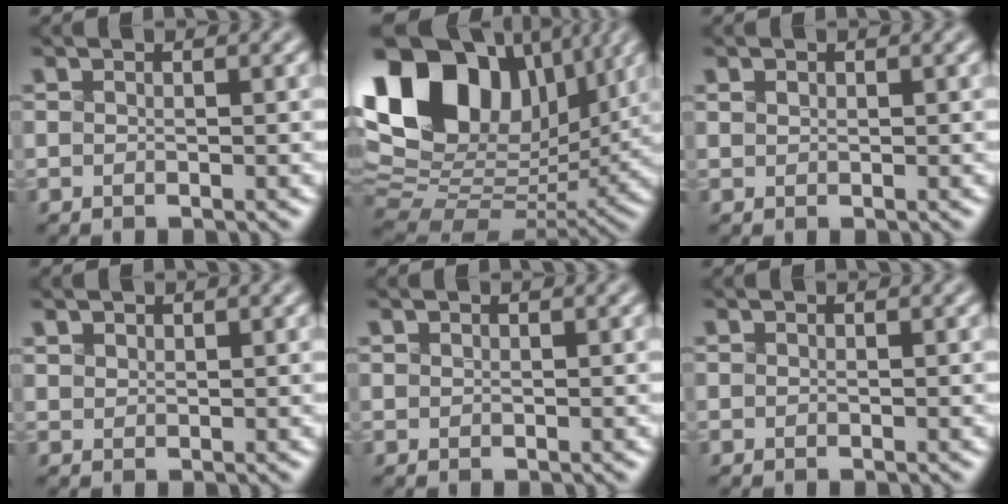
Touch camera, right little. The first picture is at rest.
{"total": 16.8, "force": [6.8, 10.8, 10.9], "torque": [-0.237, 0.037, 0.130]}
{"total": 1.1, "force": [0.6, 0.7, 0.5], "torque": [-0.021, 0.009, 0.017]}
{"total": 2.0, "force": [1.4, 1.2, 0.8], "torque": [-0.036, 0.008, 0.035]}
{"total": 0.6, "force": [0.4, 0.4, 0.2], "torque": [-0.012, 0.007, 0.011]}
{"total": 0.0}